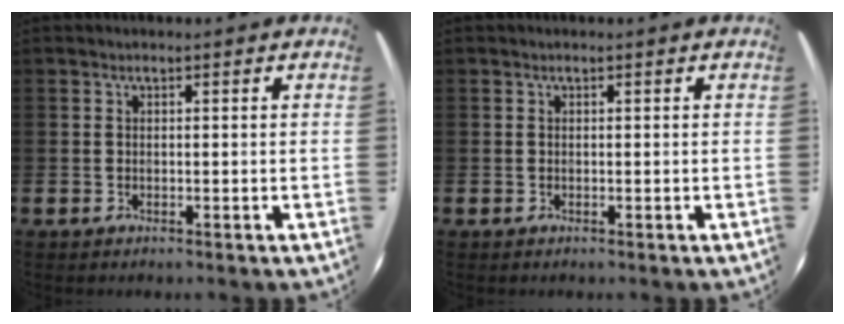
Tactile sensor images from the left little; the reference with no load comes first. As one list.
[{"total": 0.0}]